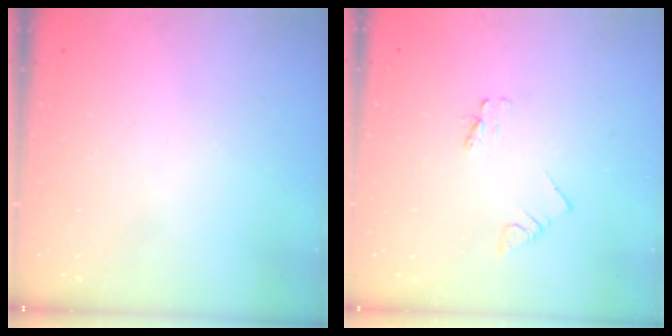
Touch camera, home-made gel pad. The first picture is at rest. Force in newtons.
{"total": 1.6, "press": 1.6, "slide": 0.2}